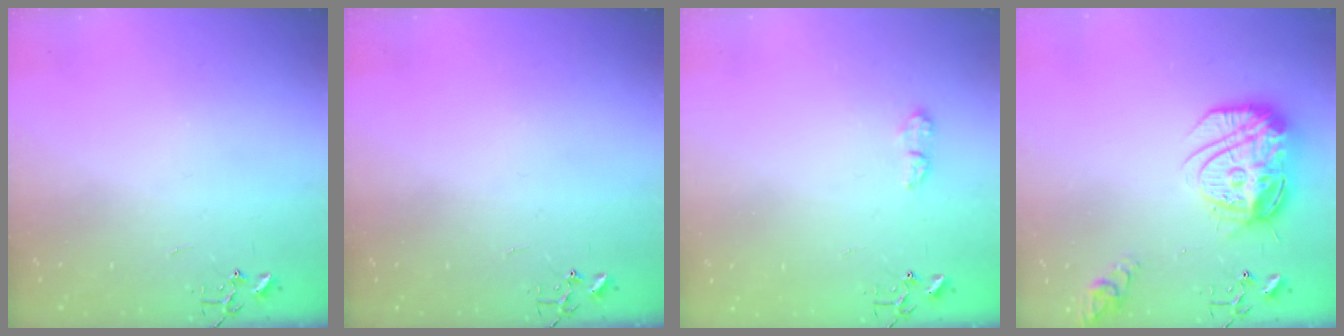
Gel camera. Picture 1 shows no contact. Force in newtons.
{"total": 0.0}
{"total": 7.0, "press": 7.0, "slide": 0.8}
{"total": 19.4, "press": 19.3, "slide": 1.7}